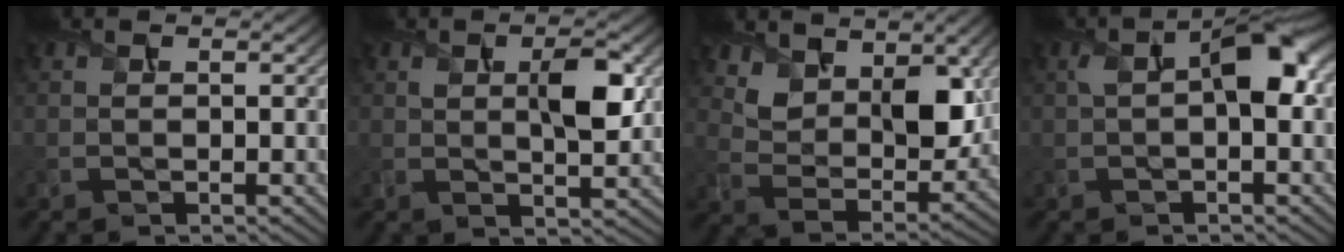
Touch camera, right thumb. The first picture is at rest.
{"total": 5.5, "force": [1.5, 2.2, 4.8], "torque": [-0.087, -0.002, 0.028]}
{"total": 9.2, "force": [5.1, 5.3, 5.5], "torque": [-0.113, -0.020, 0.093]}
{"total": 6.2, "force": [0.7, 2.7, 5.6], "torque": [-0.098, 0.013, 0.010]}